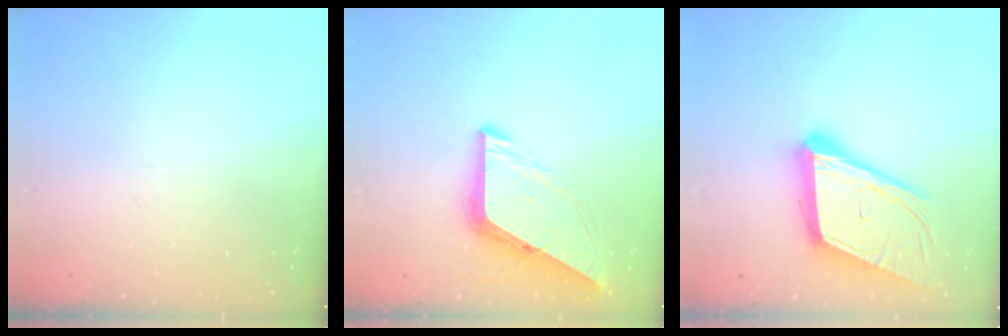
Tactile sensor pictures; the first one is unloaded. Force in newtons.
{"total": 7.8, "press": 7.8, "slide": 0.6}
{"total": 18.6, "press": 18.2, "slide": 3.8}